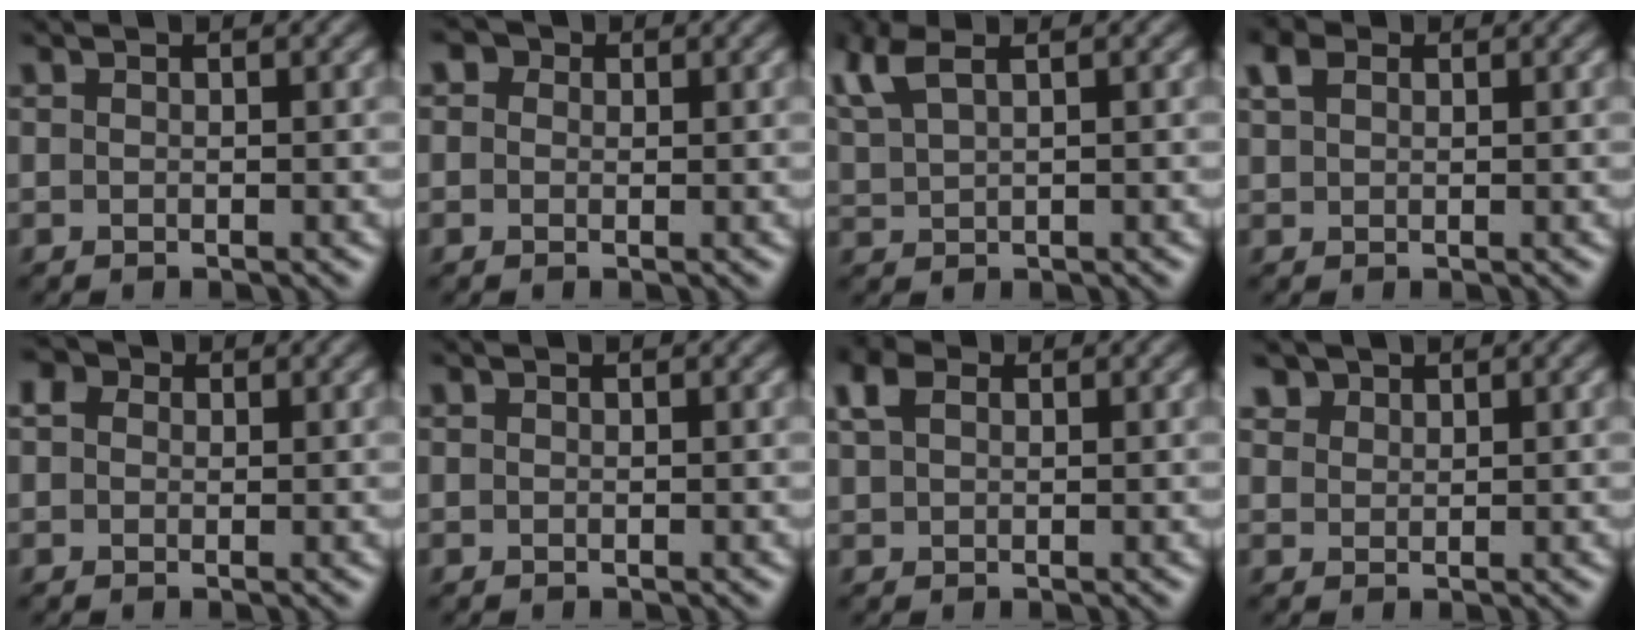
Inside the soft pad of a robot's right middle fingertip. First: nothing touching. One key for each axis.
{"total": 2.5, "fx": 1.2, "fy": 1.8, "fz": 1.1, "tx": -0.020, "ty": 0.006, "tz": -0.003}
{"total": 4.3, "fx": 2.5, "fy": 1.7, "fz": 3.0, "tx": -0.080, "ty": 0.019, "tz": 0.046}
{"total": 2.1, "fx": 1.1, "fy": 1.4, "fz": 1.1, "tx": -0.030, "ty": 0.004, "tz": 0.021}
{"total": 2.0, "fx": 0.7, "fy": 1.7, "fz": 0.8, "tx": -0.017, "ty": 0.001, "tz": 0.008}
{"total": 0.0}
{"total": 2.9, "fx": 1.3, "fy": 1.9, "fz": 1.7, "tx": -0.045, "ty": 0.007, "tz": 0.026}
{"total": 1.6, "fx": 1.4, "fy": 0.9, "fz": 0.0, "tx": -0.004, "ty": 0.003, "tz": 0.028}